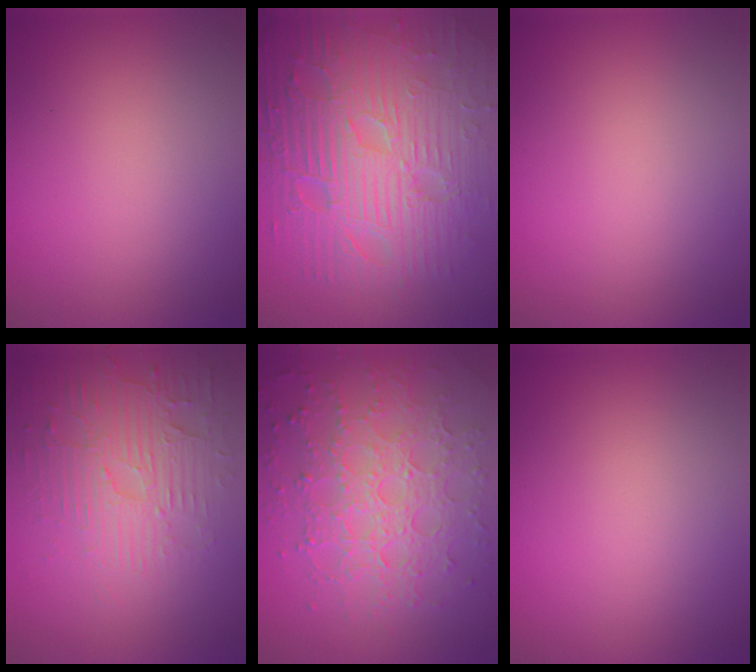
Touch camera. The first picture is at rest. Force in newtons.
{"total": 12.5, "press": 7.9, "slide": 9.7}
{"total": 0.0}
{"total": 4.1, "press": 3.7, "slide": 1.7}
{"total": 7.7, "press": 5.6, "slide": 5.4}
{"total": 0.0}